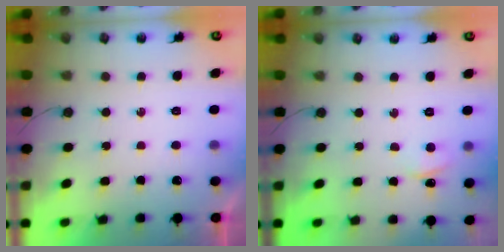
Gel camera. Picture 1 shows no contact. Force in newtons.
{"total": 1.9, "press": 1.9, "slide": 0.2}